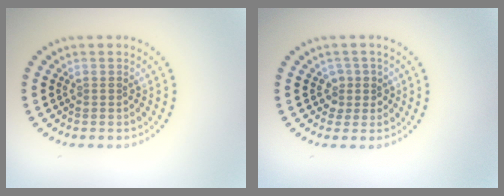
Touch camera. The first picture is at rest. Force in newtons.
{"total": 1.8, "press": 1.4, "slide": 1.2}